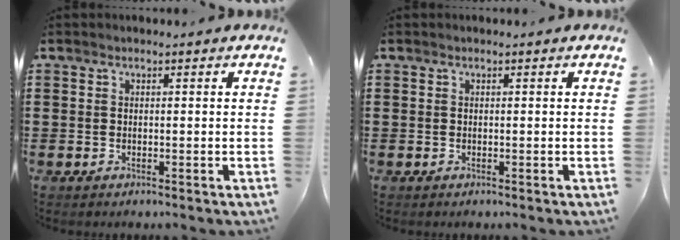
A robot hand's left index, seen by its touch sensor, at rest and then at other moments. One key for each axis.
{"total": 0.0}